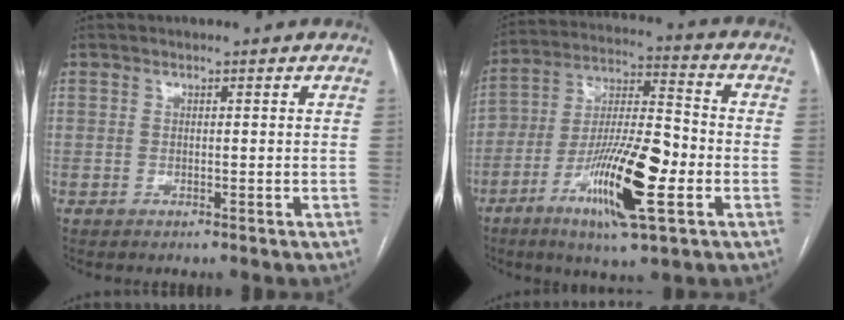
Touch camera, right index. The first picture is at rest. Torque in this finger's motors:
{"motor_torque": [0.92, -0.60, 0.37, 0.21]}